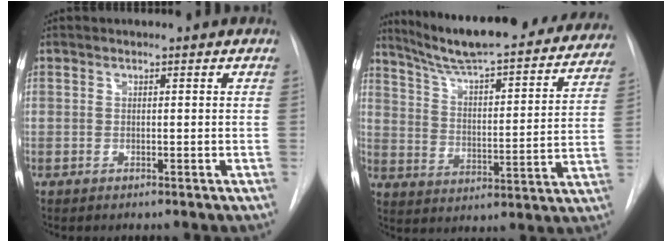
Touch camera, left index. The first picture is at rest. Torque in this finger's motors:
{"motor_torque": [0.40, -0.41, 0.39, 0.10]}